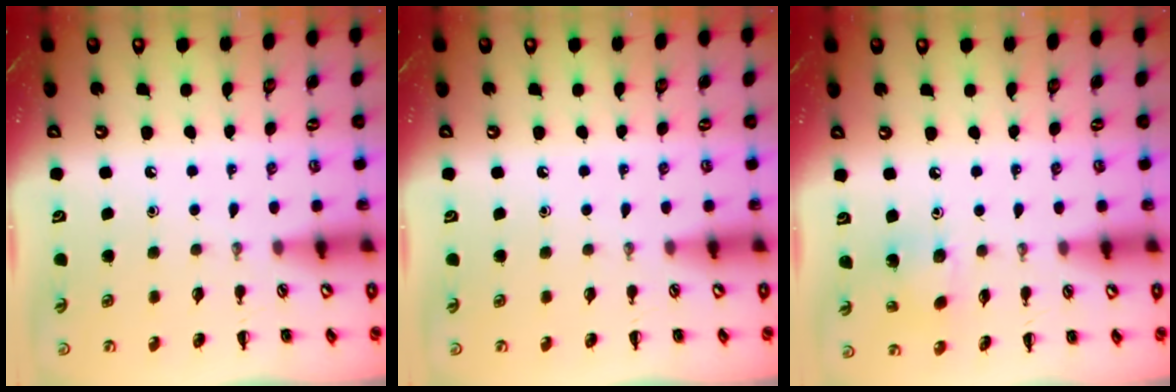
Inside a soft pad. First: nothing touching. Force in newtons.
{"total": 0.0}
{"total": 3.9, "press": 3.7, "slide": 1.1}